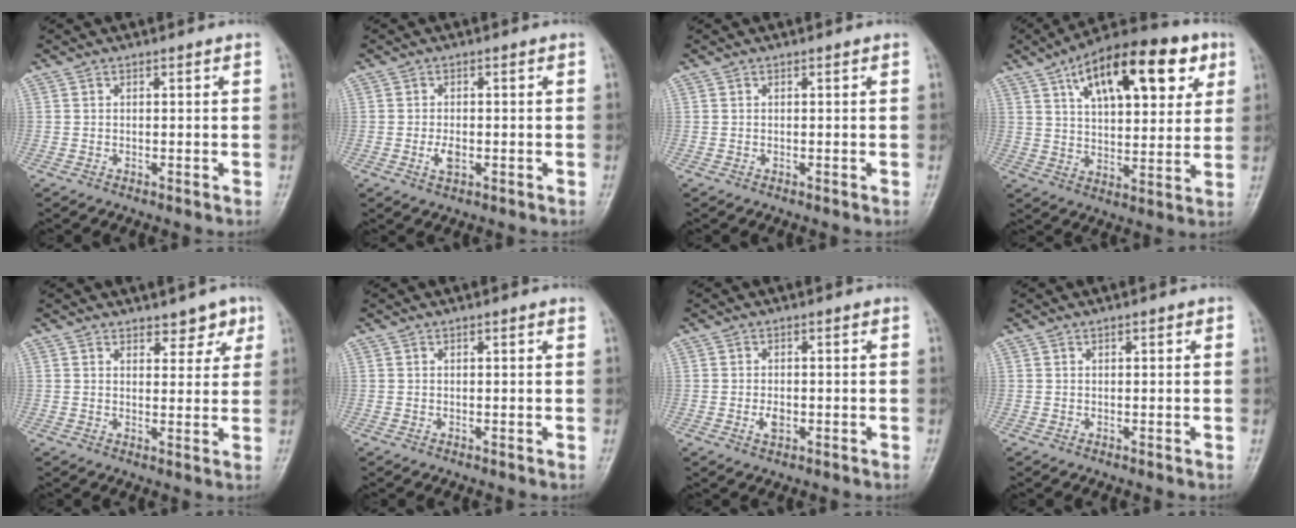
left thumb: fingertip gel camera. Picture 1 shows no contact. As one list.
[{"total": 2.7, "force": [-0.9, 1.5, 2.1], "torque": [-0.039, -0.001, -0.016]}, {"total": 0.0}, {"total": 22.2, "force": [9.8, 10.0, 17.1], "torque": [-0.230, -0.006, 0.154]}, {"total": 4.7, "force": [3.1, 2.6, 2.3], "torque": [0.004, -0.016, 0.041]}, {"total": 0.8, "force": [0.4, 0.2, 0.6], "torque": [-0.009, 0.001, 0.003]}, {"total": 2.2, "force": [-0.8, 1.4, 1.6], "torque": [-0.027, 0.001, -0.013]}, {"total": 1.1, "force": [0.5, 0.5, 0.9], "torque": [-0.009, 0.002, 0.004]}]